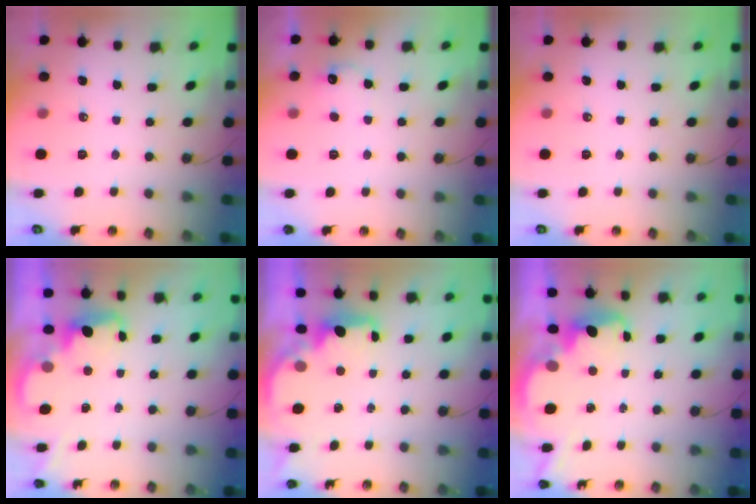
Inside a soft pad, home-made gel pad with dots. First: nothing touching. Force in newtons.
{"total": 6.9, "press": 6.8, "slide": 1.2}
{"total": 0.0}
{"total": 1.9, "press": 1.9, "slide": 0.6}
{"total": 2.3, "press": 2.1, "slide": 0.8}
{"total": 4.1, "press": 4.0, "slide": 0.7}